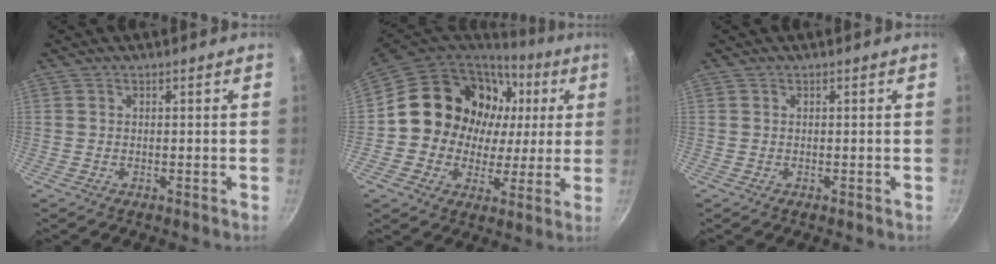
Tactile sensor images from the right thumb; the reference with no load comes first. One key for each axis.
{"total": 20.0, "fx": 3.9, "fy": 17.2, "fz": 9.3, "tx": -0.139, "ty": 0.027, "tz": 0.067}
{"total": 0.0}